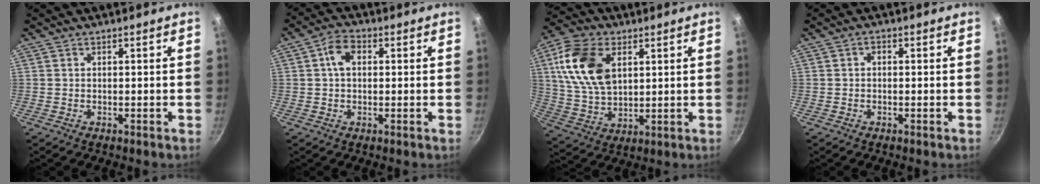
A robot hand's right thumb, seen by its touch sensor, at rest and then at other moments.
{"total": 5.2, "force": [1.0, 3.6, 3.7], "torque": [-0.053, 0.012, 0.009]}
{"total": 15.8, "force": [4.7, 10.1, 11.2], "torque": [-0.197, -0.007, 0.092]}
{"total": 1.3, "force": [0.0, 1.0, 0.8], "torque": [-0.013, 0.007, -0.002]}